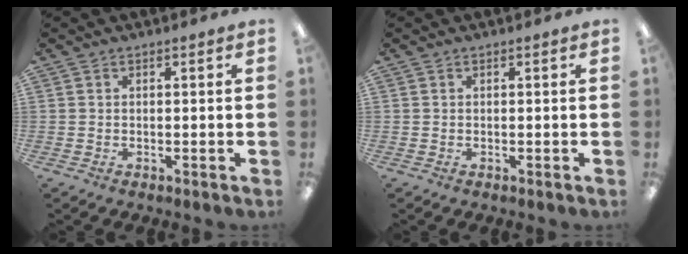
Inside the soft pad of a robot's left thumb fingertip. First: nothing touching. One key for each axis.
{"total": 0.0}